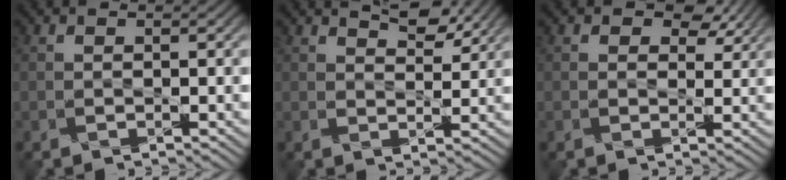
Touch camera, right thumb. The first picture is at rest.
{"total": 4.1, "force": [3.4, 1.2, 2.0], "torque": [-0.032, -0.009, 0.064]}
{"total": 3.6, "force": [2.3, 2.2, 1.7], "torque": [-0.024, -0.009, 0.033]}